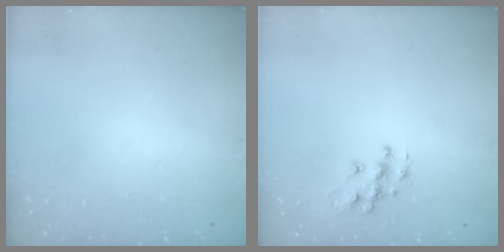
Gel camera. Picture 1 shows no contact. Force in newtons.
{"total": 10.2, "press": 10.2, "slide": 0.7}